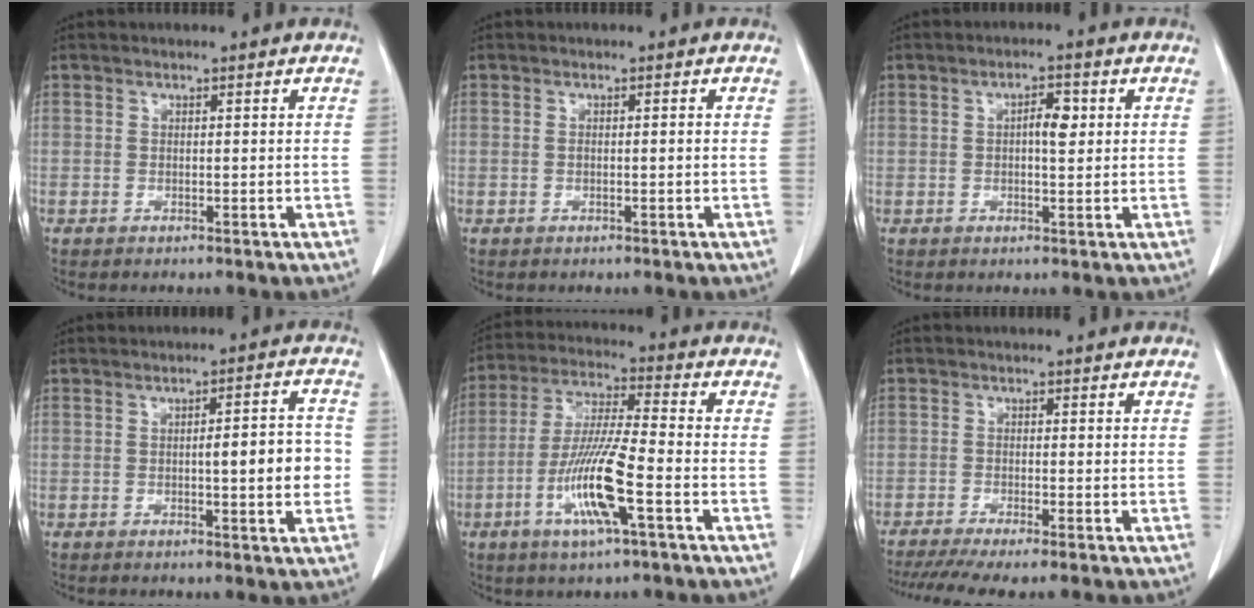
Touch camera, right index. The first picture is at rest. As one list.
[{"total": 0.9, "force": [-0.1, 0.1, 0.9], "torque": [-0.021, 0.002, 0.002]}, {"total": 3.2, "force": [0.5, 1.0, 3.0], "torque": [-0.051, 0.004, 0.007]}, {"total": 6.8, "force": [-0.6, 1.2, 6.7], "torque": [-0.091, 0.012, -0.007]}, {"total": 12.4, "force": [-4.4, 0.7, 11.6], "torque": [-0.235, -0.011, -0.084]}, {"total": 8.0, "force": [-6.3, 0.3, 4.8], "torque": [-0.072, -0.013, -0.100]}]